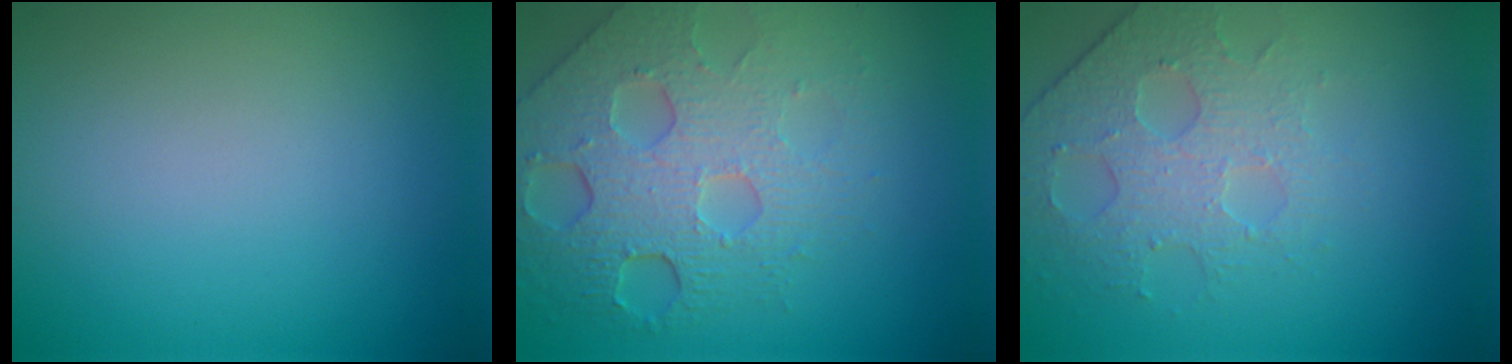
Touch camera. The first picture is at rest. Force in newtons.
{"total": 8.1, "press": 5.4, "slide": 6.1}
{"total": 4.5, "press": 3.3, "slide": 3.0}